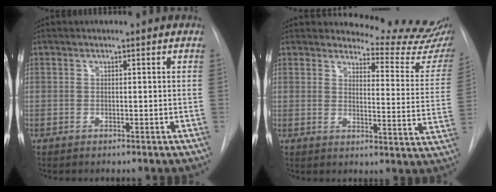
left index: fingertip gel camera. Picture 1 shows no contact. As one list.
[{"total": 14.1, "force": [13.9, 0.7, 2.2], "torque": [-0.014, -0.119, 0.139]}]